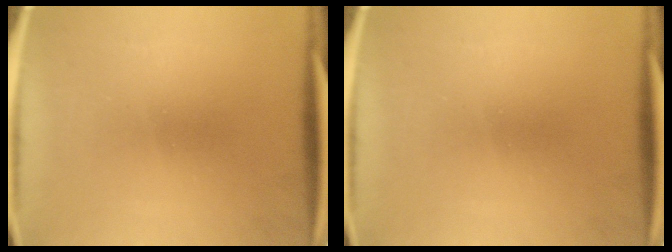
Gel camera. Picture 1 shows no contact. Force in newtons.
{"total": 0.0}